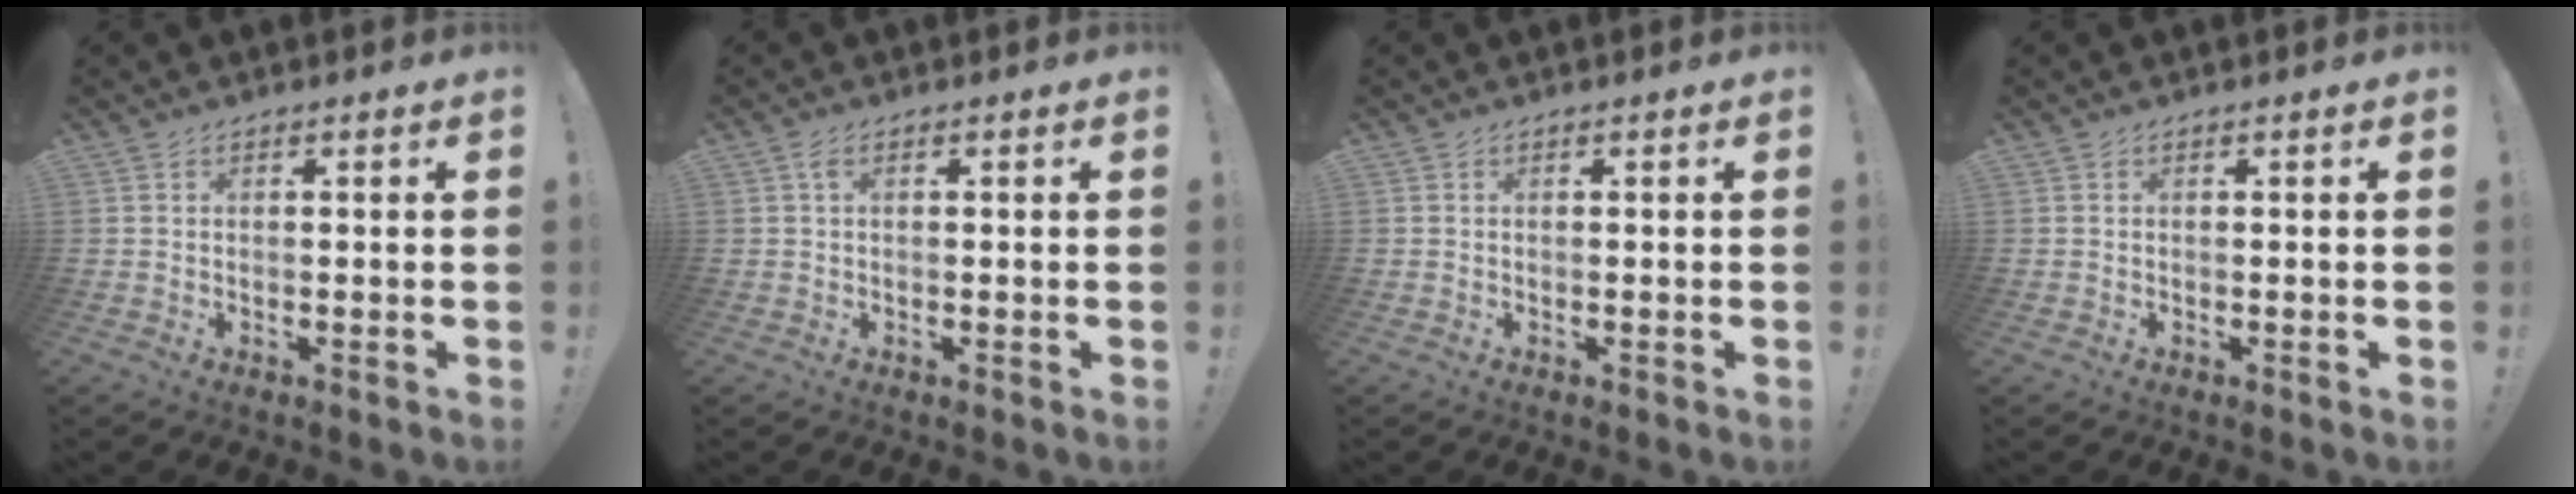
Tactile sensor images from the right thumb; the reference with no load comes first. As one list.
[{"total": 1.4, "force": [0.4, 0.6, 1.1], "torque": [-0.017, -0.001, 0.006]}, {"total": 0.0}, {"total": 0.0}]